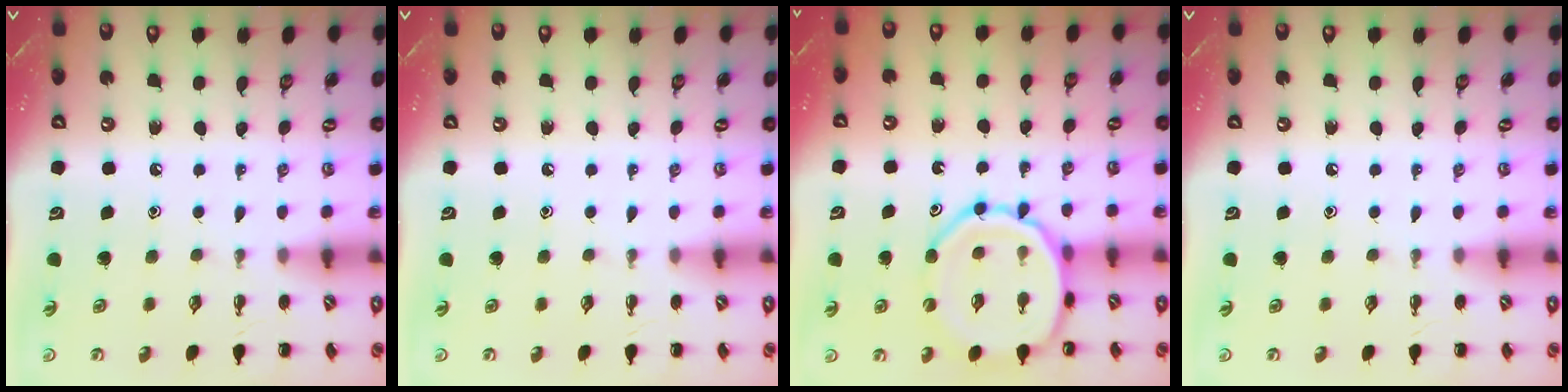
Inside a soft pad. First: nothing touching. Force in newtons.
{"total": 0.0}
{"total": 13.3, "press": 13.1, "slide": 2.3}
{"total": 0.0}